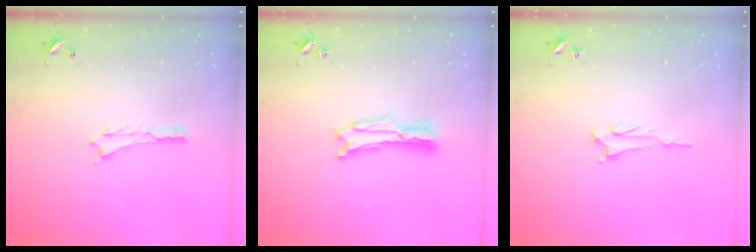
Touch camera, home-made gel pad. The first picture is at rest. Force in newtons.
{"total": 1.7, "press": 1.7, "slide": 0.3}
{"total": 3.0, "press": 3.0, "slide": 0.3}